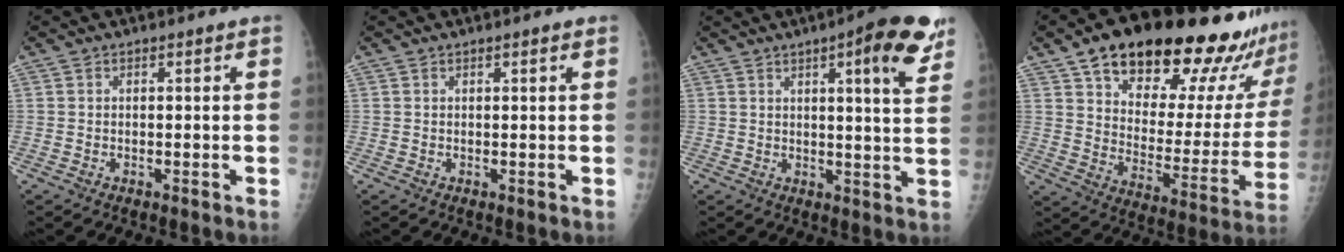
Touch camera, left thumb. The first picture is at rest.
{"total": 0.7, "force": [0.4, 0.0, 0.5], "torque": [-0.007, 0.000, 0.006]}
{"total": 11.8, "force": [6.4, 2.2, 9.7], "torque": [-0.109, -0.027, 0.076]}
{"total": 29.0, "force": [21.1, 9.5, 17.4], "torque": [-0.220, -0.072, 0.301]}